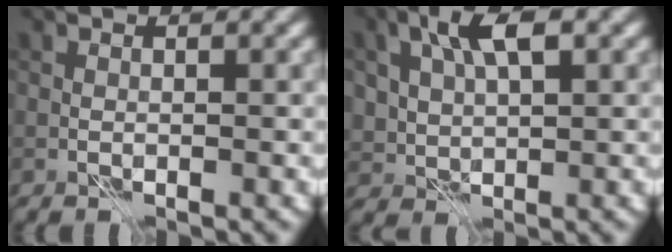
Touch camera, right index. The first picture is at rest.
{"total": 5.9, "force": [2.4, 3.0, 4.5], "torque": [-0.092, 0.008, 0.040]}